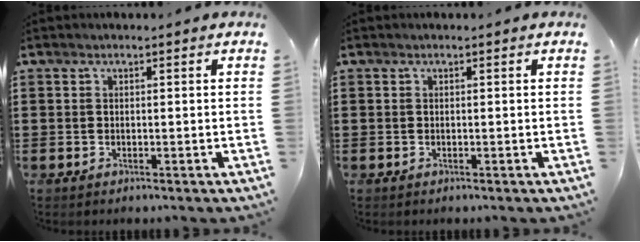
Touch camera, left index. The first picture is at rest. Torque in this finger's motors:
{"motor_torque": [0.00, 0.00, 0.00, -0.01]}